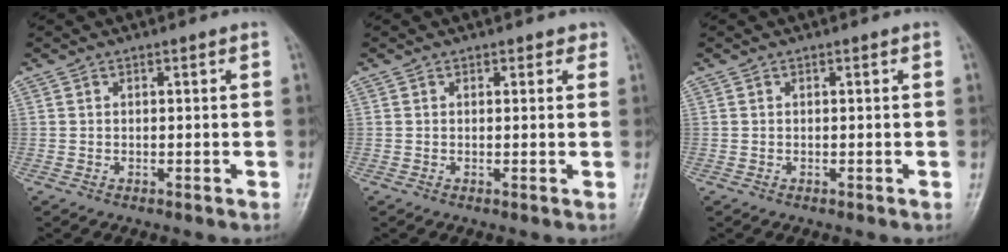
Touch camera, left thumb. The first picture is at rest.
{"total": 1.5, "force": [1.1, 0.9, 0.3], "torque": [0.015, -0.005, 0.007]}
{"total": 0.0}